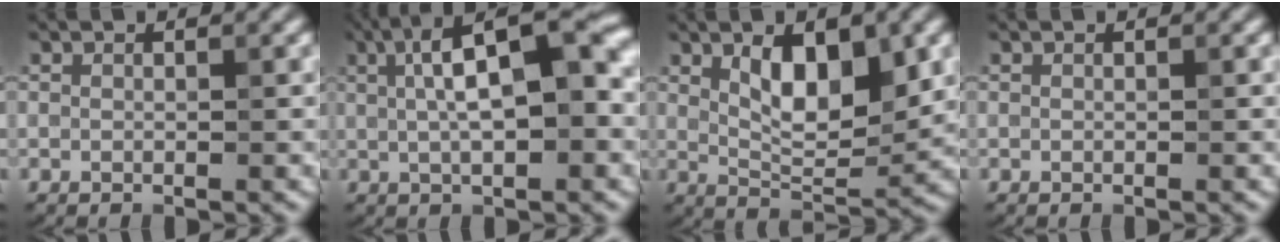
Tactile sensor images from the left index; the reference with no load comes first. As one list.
[{"total": 9.8, "force": [1.9, 3.2, 9.1], "torque": [-0.135, 0.020, 0.024]}, {"total": 6.2, "force": [1.9, 2.6, 5.3], "torque": [-0.083, 0.000, 0.032]}, {"total": 0.0}]